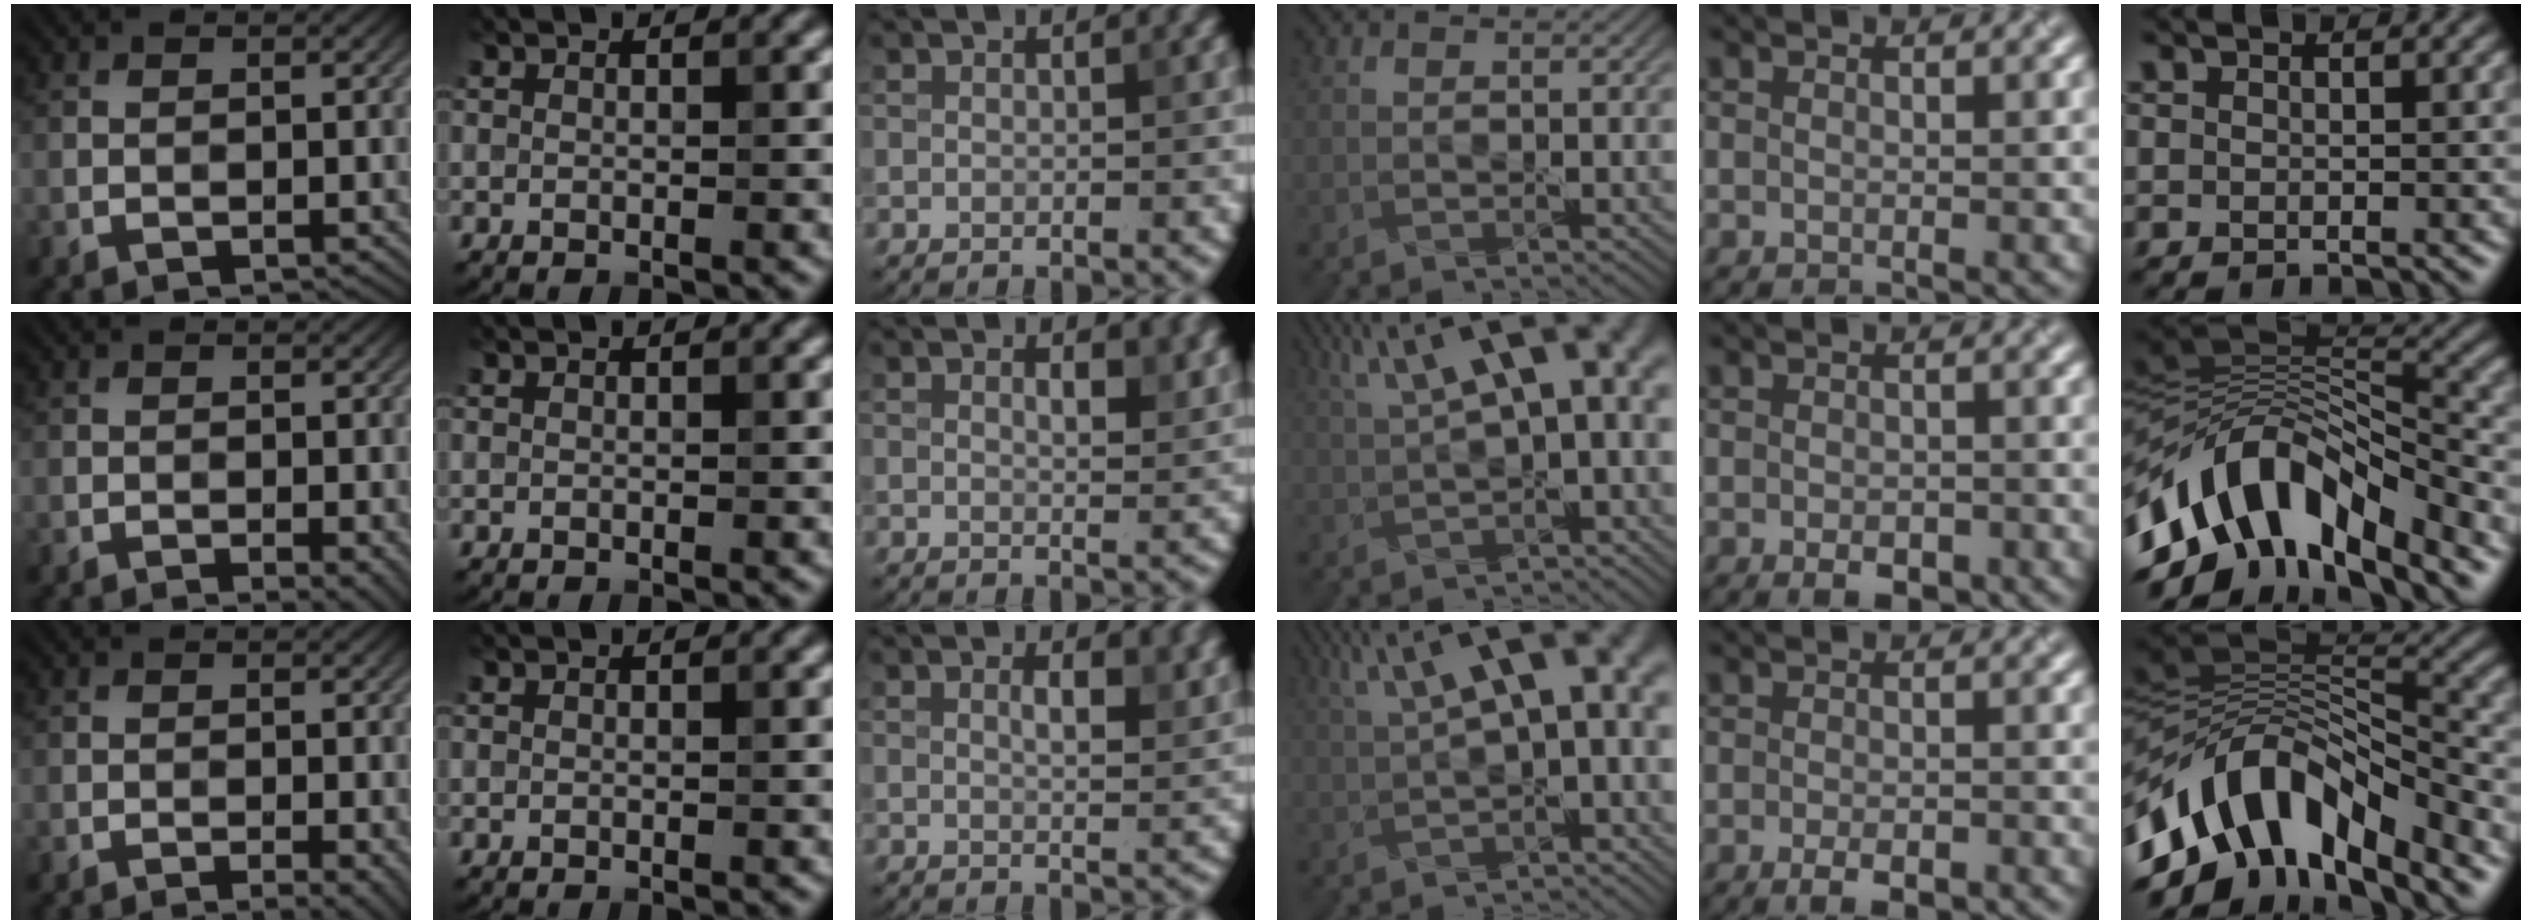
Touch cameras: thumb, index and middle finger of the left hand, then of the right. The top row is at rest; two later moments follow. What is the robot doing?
{"motion": "pour", "object": "sugar"}